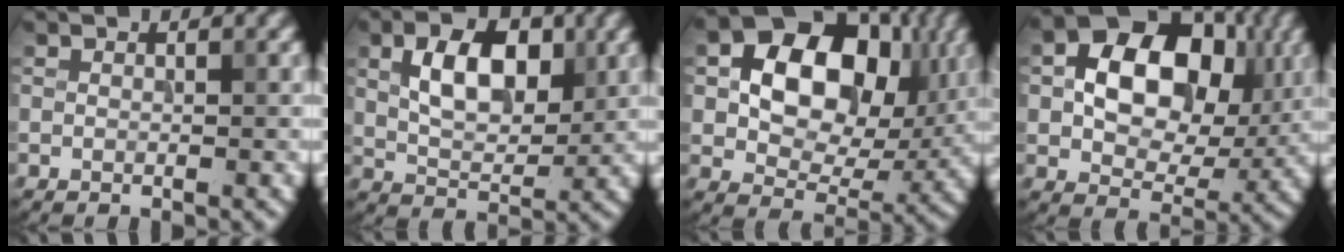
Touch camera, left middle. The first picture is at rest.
{"total": 6.0, "force": [1.7, 3.5, 4.6], "torque": [-0.078, 0.001, 0.028]}
{"total": 12.9, "force": [2.6, 8.7, 9.1], "torque": [-0.134, 0.005, 0.040]}
{"total": 11.3, "force": [1.8, 7.8, 8.0], "torque": [-0.121, 0.009, 0.021]}